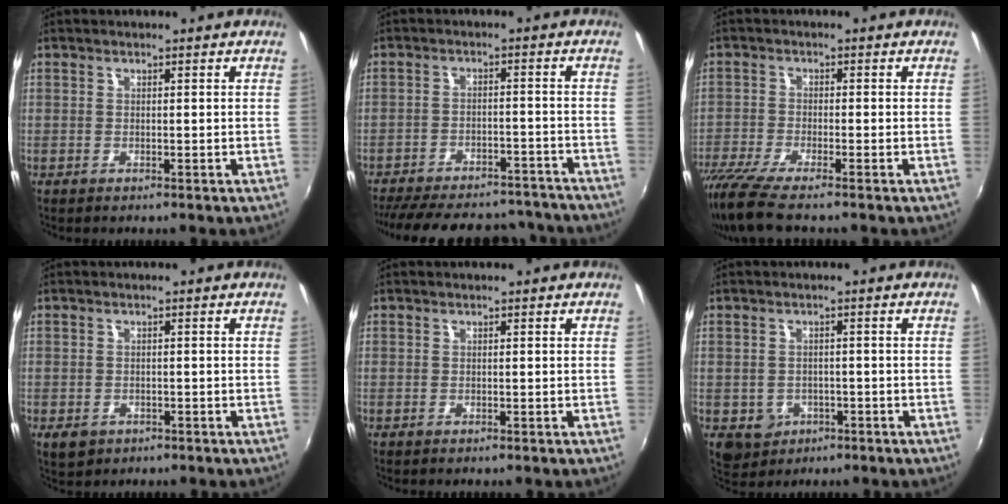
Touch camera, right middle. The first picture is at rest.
{"total": 23.5, "force": [-20.5, 7.4, 8.6], "torque": [-0.183, 0.017, -0.259]}
{"total": 8.9, "force": [-7.2, 0.3, 5.2], "torque": [-0.125, -0.042, -0.130]}
{"total": 3.1, "force": [-1.4, 2.3, 1.5], "torque": [-0.030, -0.005, -0.017]}
{"total": 0.0}
{"total": 5.0, "force": [-1.8, 4.4, 1.5], "torque": [-0.040, 0.000, -0.017]}